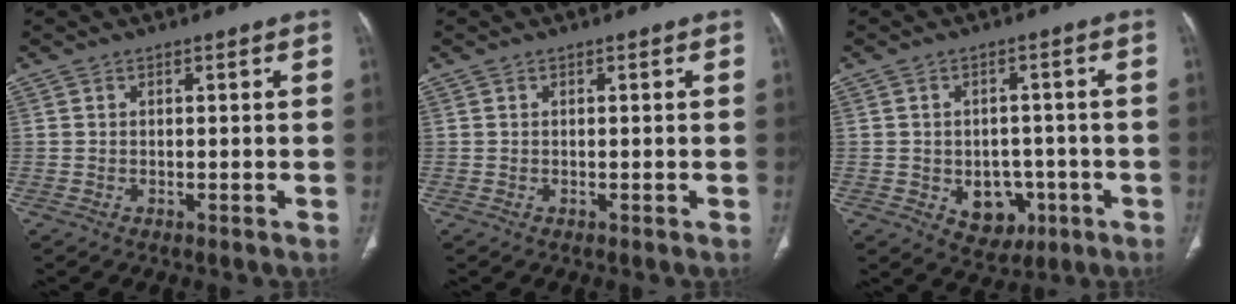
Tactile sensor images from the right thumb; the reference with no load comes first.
{"total": 0.0}
{"total": 7.8, "force": [-2.4, 6.0, 4.2], "torque": [-0.023, 0.017, -0.018]}